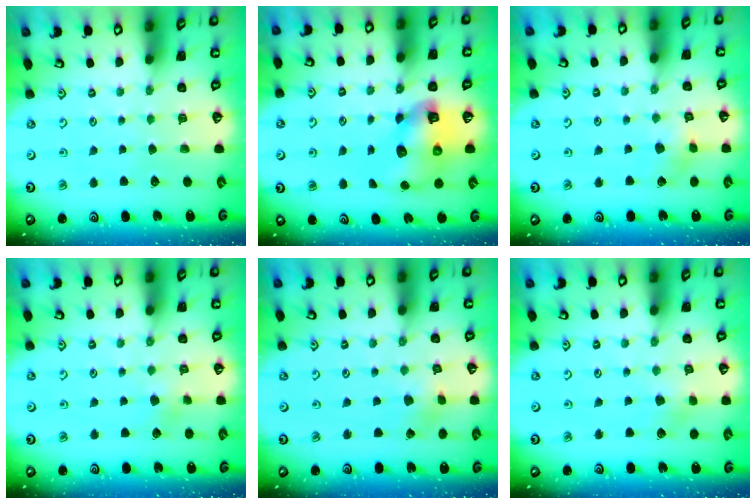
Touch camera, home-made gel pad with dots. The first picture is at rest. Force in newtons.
{"total": 10.5, "press": 10.4, "slide": 1.2}
{"total": 4.5, "press": 4.5, "slide": 0.3}
{"total": 2.9, "press": 2.8, "slide": 0.9}
{"total": 1.9, "press": 1.9, "slide": 0.1}
{"total": 3.7, "press": 3.7, "slide": 0.5}